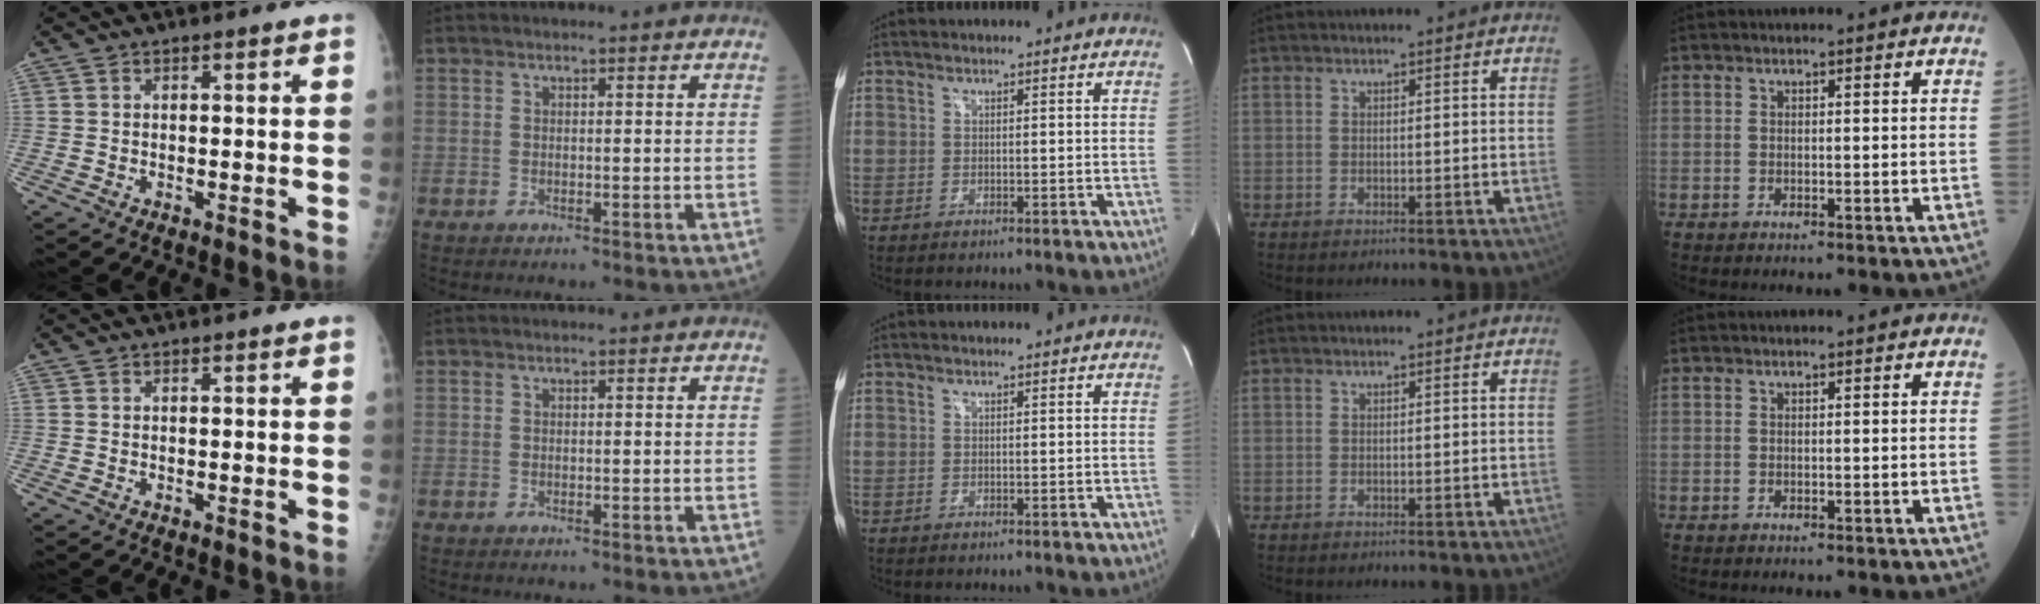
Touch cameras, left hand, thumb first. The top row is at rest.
{}